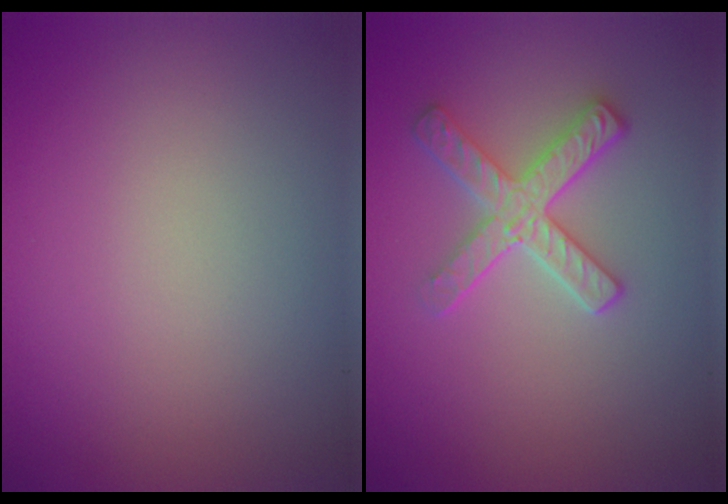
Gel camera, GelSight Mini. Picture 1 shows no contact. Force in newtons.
{"total": 3.3, "press": 3.0, "slide": 1.3}